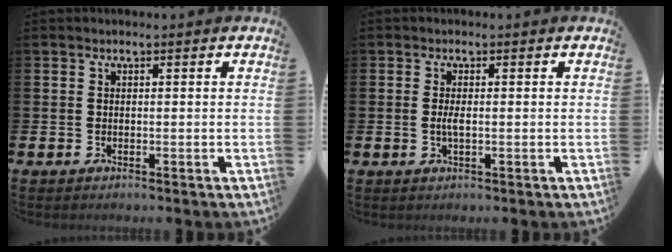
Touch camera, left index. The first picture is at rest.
{"total": 1.7, "force": [-0.1, 0.5, 1.6], "torque": [-0.025, -0.001, -0.003]}